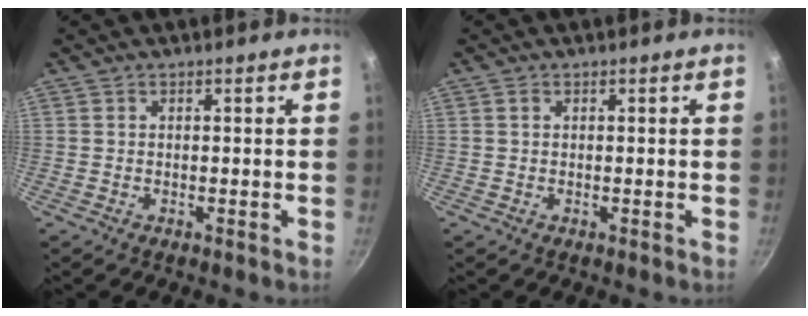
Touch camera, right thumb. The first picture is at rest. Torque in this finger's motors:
{"motor_torque": [0.22, 0.55, 0.31, -0.07, -0.03]}